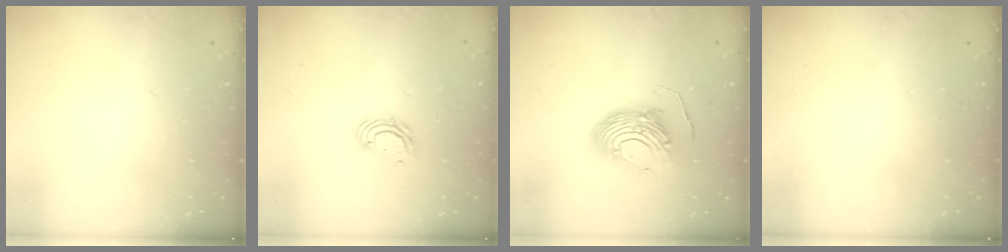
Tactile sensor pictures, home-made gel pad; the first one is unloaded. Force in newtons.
{"total": 5.7, "press": 5.7, "slide": 0.2}
{"total": 12.2, "press": 12.1, "slide": 0.9}
{"total": 0.0}